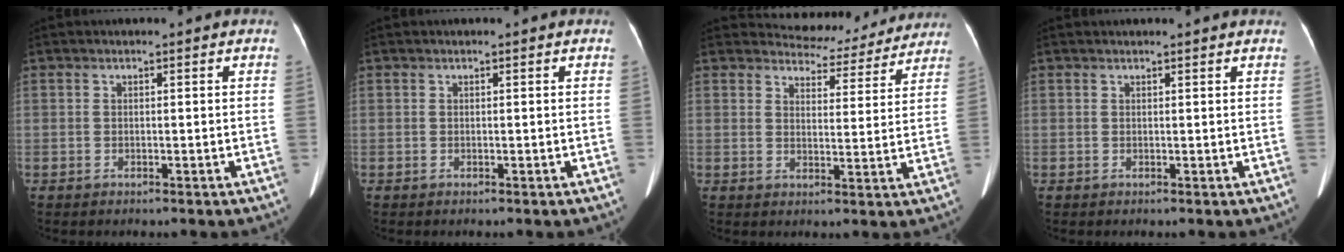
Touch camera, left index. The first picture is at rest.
{"total": 0.0}
{"total": 10.6, "force": [10.1, 3.2, 0.6], "torque": [0.008, -0.003, 0.112]}
{"total": 2.9, "force": [2.7, 0.0, 0.9], "torque": [-0.013, 0.019, 0.026]}